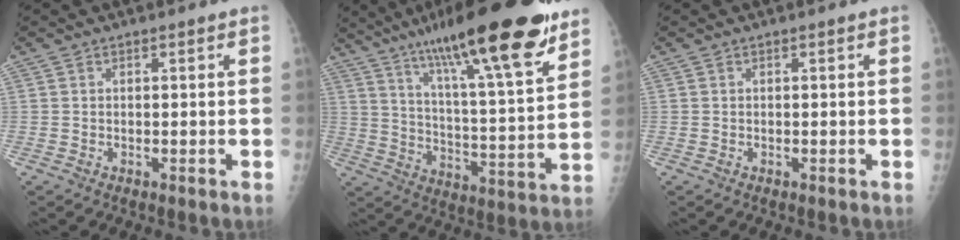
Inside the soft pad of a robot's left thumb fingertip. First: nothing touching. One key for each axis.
{"total": 25.4, "fx": 16.6, "fy": 4.5, "fz": 18.7, "tx": -0.283, "ty": -0.053, "tz": 0.266}
{"total": 0.0}